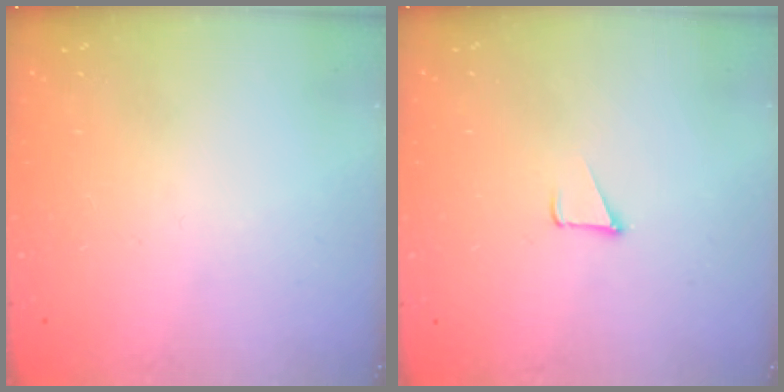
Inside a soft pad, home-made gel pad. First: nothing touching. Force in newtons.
{"total": 1.7, "press": 1.7, "slide": 0.1}